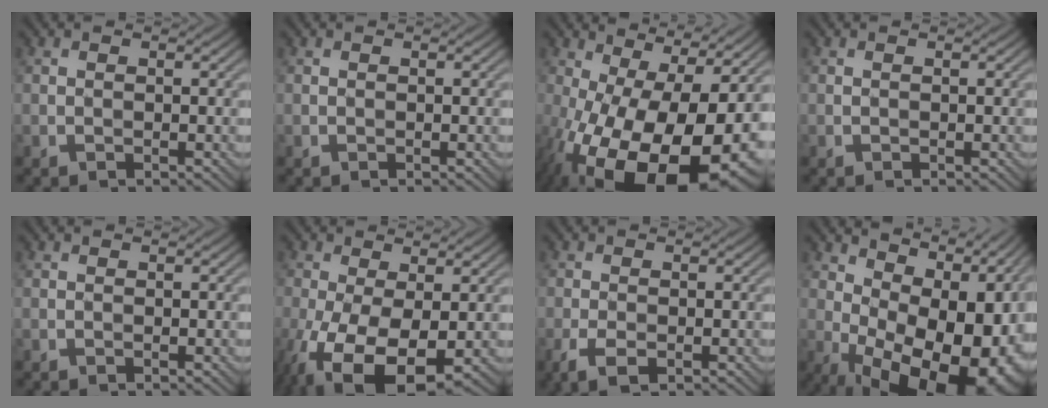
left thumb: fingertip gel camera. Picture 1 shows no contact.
{"total": 0.0}
{"total": 21.2, "force": [-5.9, 11.0, 17.2], "torque": [-0.272, -0.053, -0.065]}
{"total": 0.0}
{"total": 0.0}
{"total": 12.6, "force": [-4.9, 6.1, 9.9], "torque": [-0.228, -0.035, -0.074]}
{"total": 3.5, "force": [-1.7, 1.6, 2.7], "torque": [-0.064, -0.003, -0.033]}
{"total": 18.5, "force": [-1.7, 10.7, 15.1], "torque": [-0.175, -0.015, 0.015]}